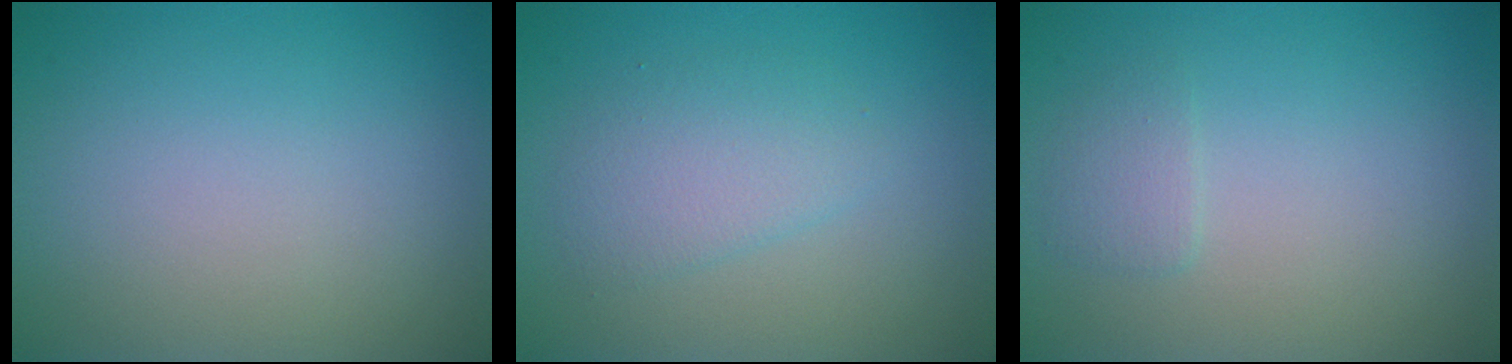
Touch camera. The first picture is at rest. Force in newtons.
{"total": 2.6, "press": 2.6, "slide": 0.0}
{"total": 1.2, "press": 1.1, "slide": 0.3}